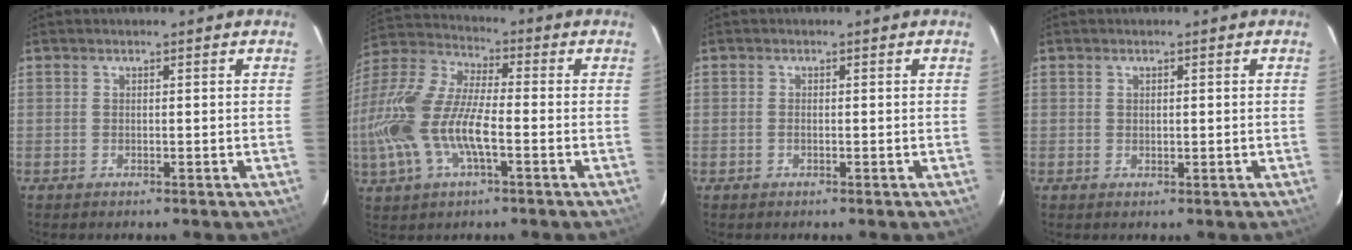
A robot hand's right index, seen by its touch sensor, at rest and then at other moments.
{"total": 19.5, "force": [-4.4, 7.8, 17.4], "torque": [-0.365, -0.011, -0.089]}
{"total": 0.6, "force": [-0.2, 0.3, 0.4], "torque": [-0.010, 0.000, -0.005]}
{"total": 0.9, "force": [0.3, 0.6, 0.6], "torque": [-0.009, 0.002, 0.006]}